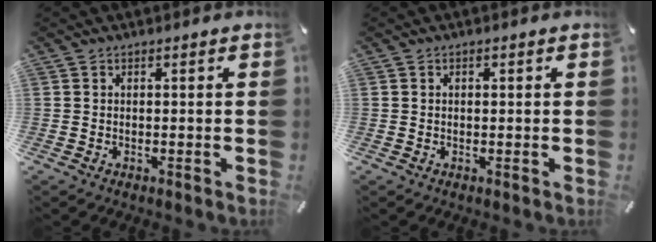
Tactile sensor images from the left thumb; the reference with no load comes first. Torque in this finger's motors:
{"motor_torque": [-0.10, -0.42, 0.00, 0.17, -0.02]}